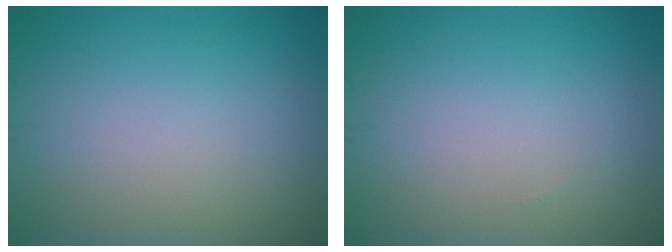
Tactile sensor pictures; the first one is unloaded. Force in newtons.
{"total": 0.0}